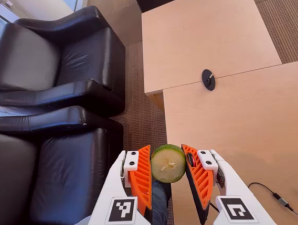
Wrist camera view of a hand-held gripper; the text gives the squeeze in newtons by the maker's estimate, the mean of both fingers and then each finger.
{"total": 12.1, "left": 13.4, "right": 10.8}